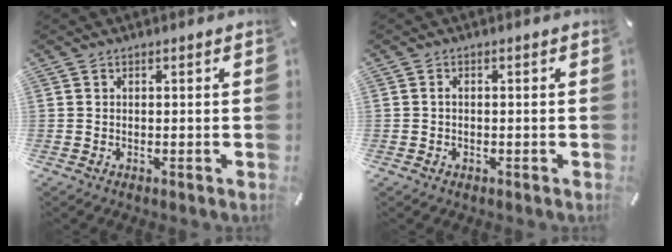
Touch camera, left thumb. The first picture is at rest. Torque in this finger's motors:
{"motor_torque": [-0.07, -0.15, -0.15, -0.26, -0.01]}